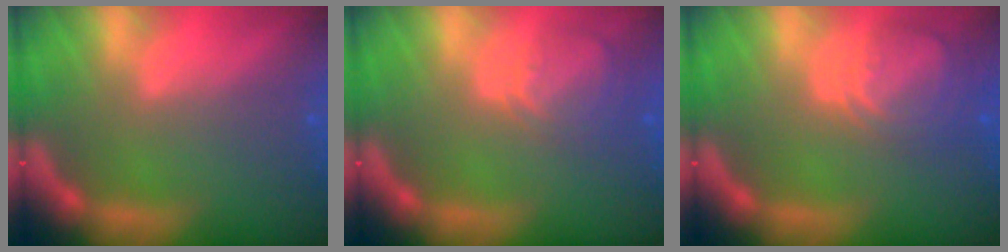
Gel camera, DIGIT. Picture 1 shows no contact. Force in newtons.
{"total": 4.0}
{"total": 5.6}